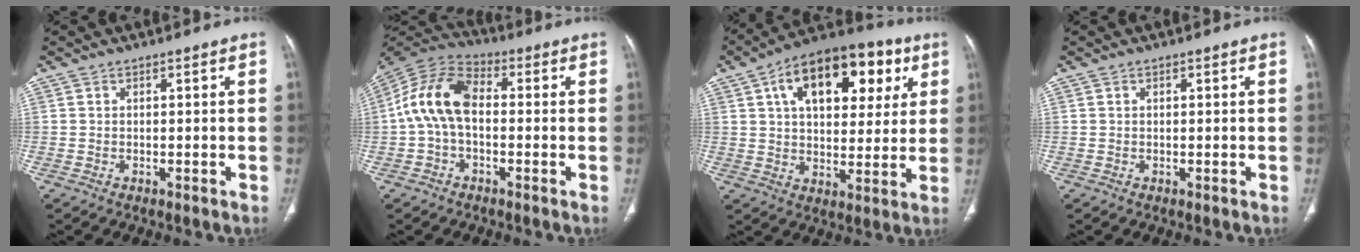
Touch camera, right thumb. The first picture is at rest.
{"total": 12.4, "force": [-0.1, 7.7, 9.7], "torque": [-0.184, 0.035, -0.013]}
{"total": 21.5, "force": [8.3, 12.0, 15.8], "torque": [-0.200, 0.005, 0.125]}
{"total": 0.5, "force": [0.2, 0.2, 0.4], "torque": [-0.010, 0.005, 0.006]}